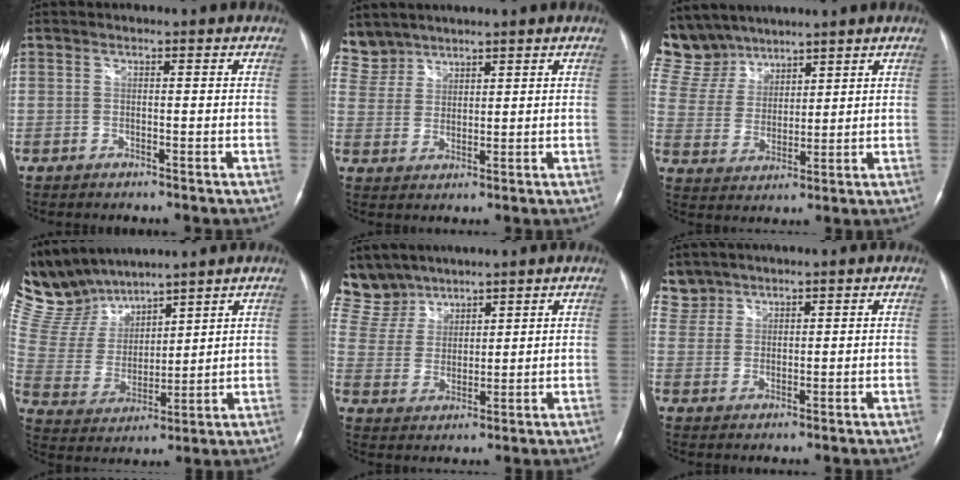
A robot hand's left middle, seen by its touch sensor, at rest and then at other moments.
{"total": 6.3, "force": [5.6, 2.8, -0.3], "torque": [0.004, 0.011, 0.123]}
{"total": 12.0, "force": [10.5, 5.5, 1.4], "torque": [-0.054, 0.022, 0.225]}
{"total": 12.6, "force": [11.8, 3.3, 3.0], "torque": [-0.084, 0.016, 0.250]}
{"total": 10.6, "force": [9.4, 4.8, 0.8], "torque": [-0.035, 0.018, 0.205]}
{"total": 4.2, "force": [3.7, 1.9, -0.6], "torque": [0.017, 0.011, 0.079]}